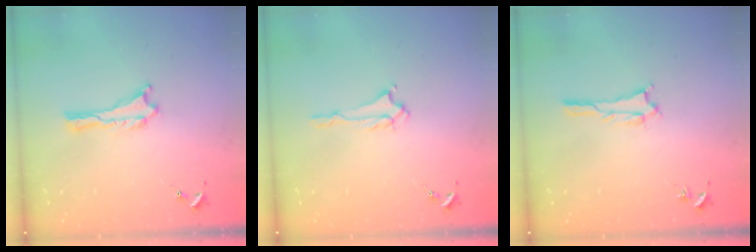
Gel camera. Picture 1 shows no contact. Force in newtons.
{"total": 1.4, "press": 1.3, "slide": 0.2}
{"total": 1.1, "press": 1.1, "slide": 0.1}